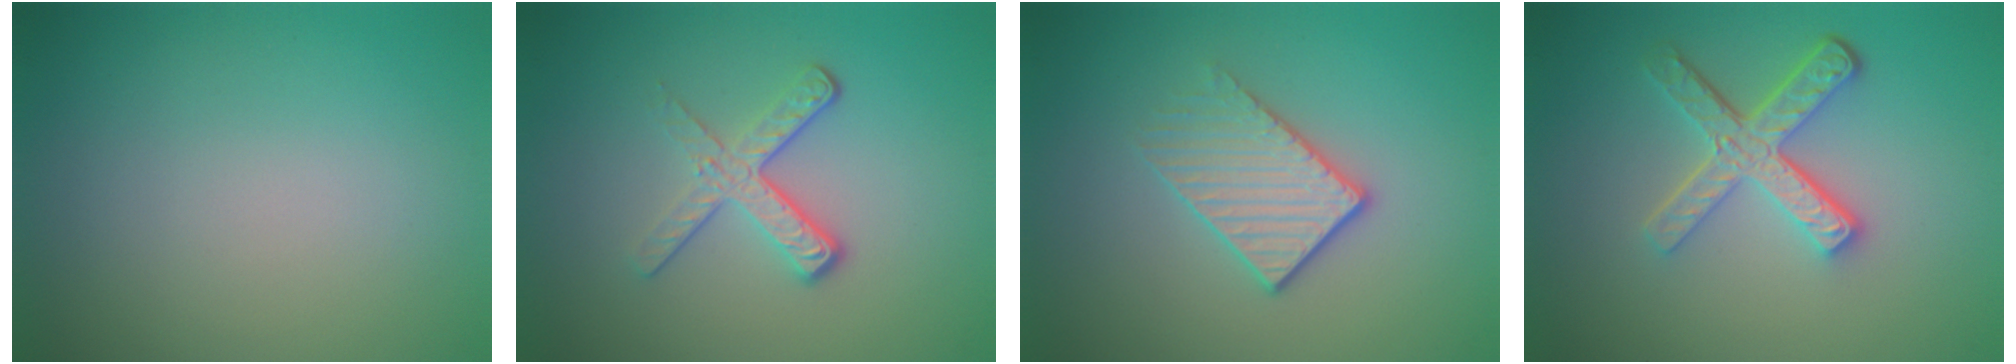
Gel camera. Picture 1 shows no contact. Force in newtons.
{"total": 3.5, "press": 2.3, "slide": 2.7}
{"total": 2.6, "press": 2.3, "slide": 1.2}
{"total": 4.9, "press": 3.6, "slide": 3.3}